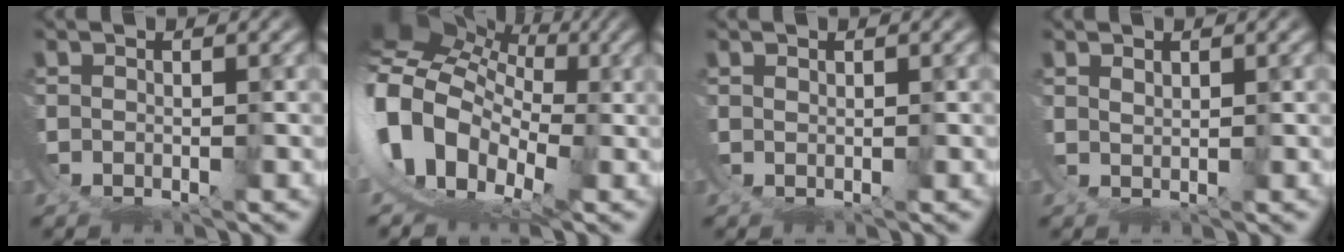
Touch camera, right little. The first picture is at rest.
{"total": 14.1, "force": [1.7, 11.4, 8.2], "torque": [-0.192, -0.018, 0.019]}
{"total": 1.0, "force": [0.8, -0.4, -0.3], "torque": [0.012, 0.002, 0.013]}
{"total": 1.7, "force": [1.6, -0.5, -0.4], "torque": [0.008, 0.001, 0.028]}